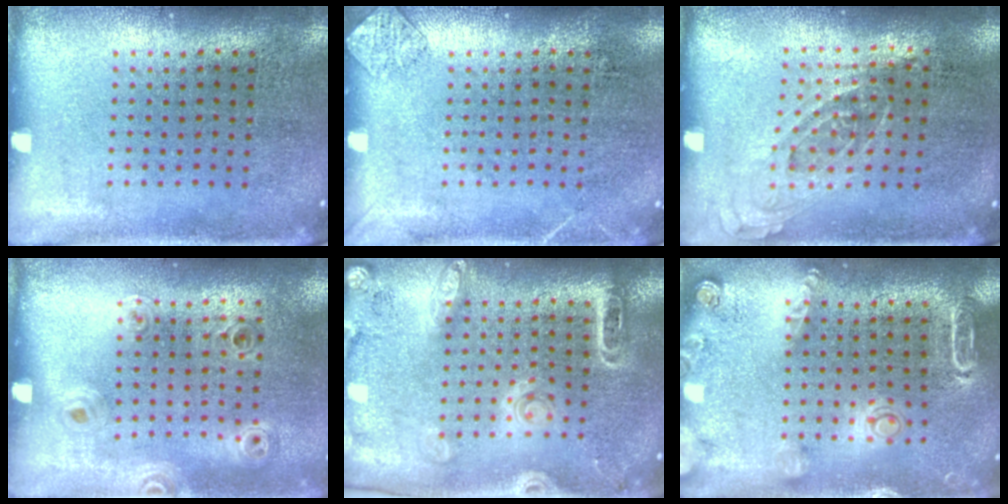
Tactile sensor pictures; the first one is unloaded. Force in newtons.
{"total": 1.1, "press": 1.1, "slide": 0.1}
{"total": 0.8, "press": 0.8, "slide": 0.3}
{"total": 0.9, "press": 0.9, "slide": 0.1}
{"total": 1.8, "press": 1.7, "slide": 0.6}
{"total": 1.8, "press": 1.8, "slide": 0.3}